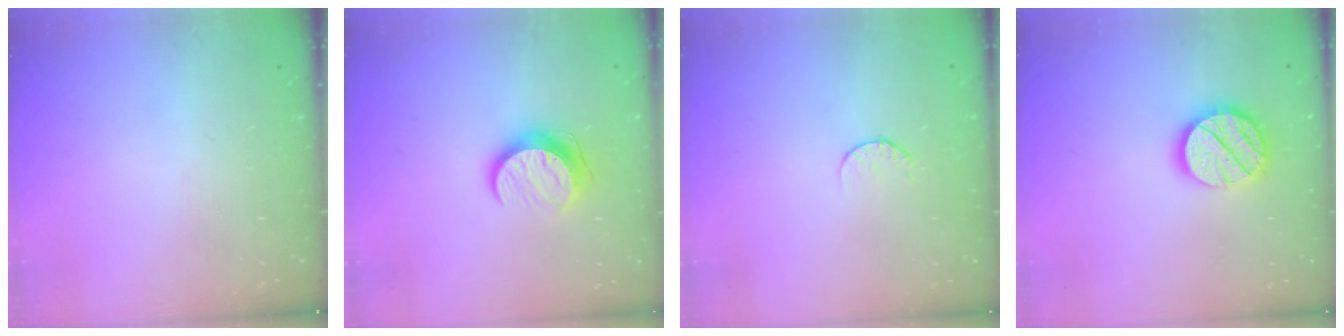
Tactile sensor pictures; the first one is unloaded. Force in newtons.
{"total": 9.9, "press": 9.9, "slide": 0.2}
{"total": 6.0, "press": 6.0, "slide": 0.6}
{"total": 15.9, "press": 15.9, "slide": 1.5}